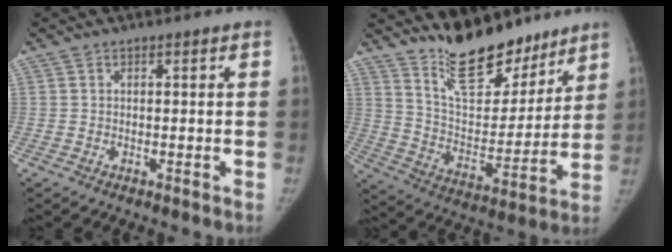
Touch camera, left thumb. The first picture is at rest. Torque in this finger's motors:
{"motor_torque": [0.94, 0.80, -0.10, -0.32, 0.05]}